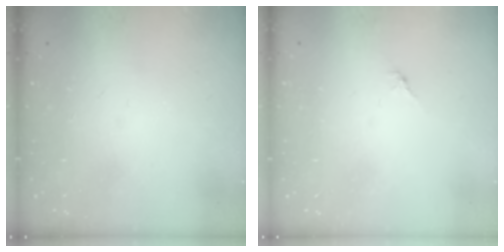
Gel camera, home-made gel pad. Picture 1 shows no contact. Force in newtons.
{"total": 0.8, "press": 0.6, "slide": 0.4}